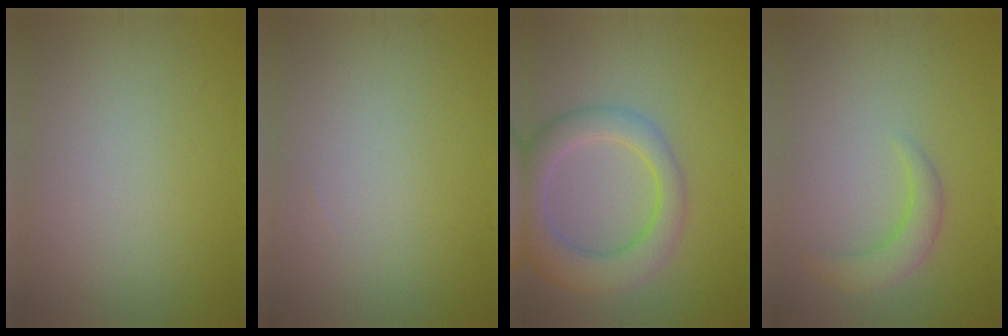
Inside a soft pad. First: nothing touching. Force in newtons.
{"total": 0.0}
{"total": 6.0, "press": 6.0, "slide": 0.3}
{"total": 2.6, "press": 2.5, "slide": 0.3}